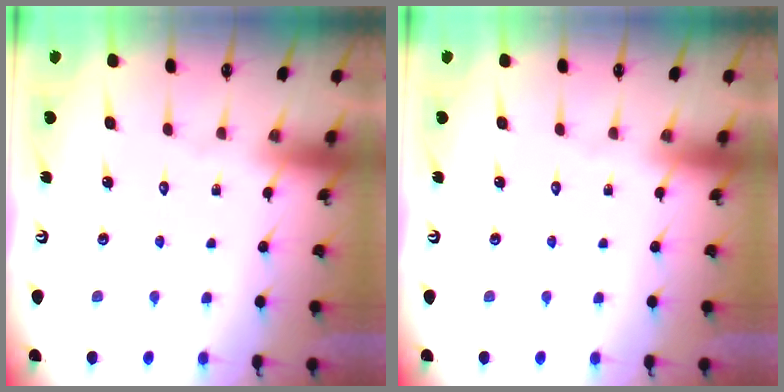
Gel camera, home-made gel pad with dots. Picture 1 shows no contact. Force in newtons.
{"total": 0.0}